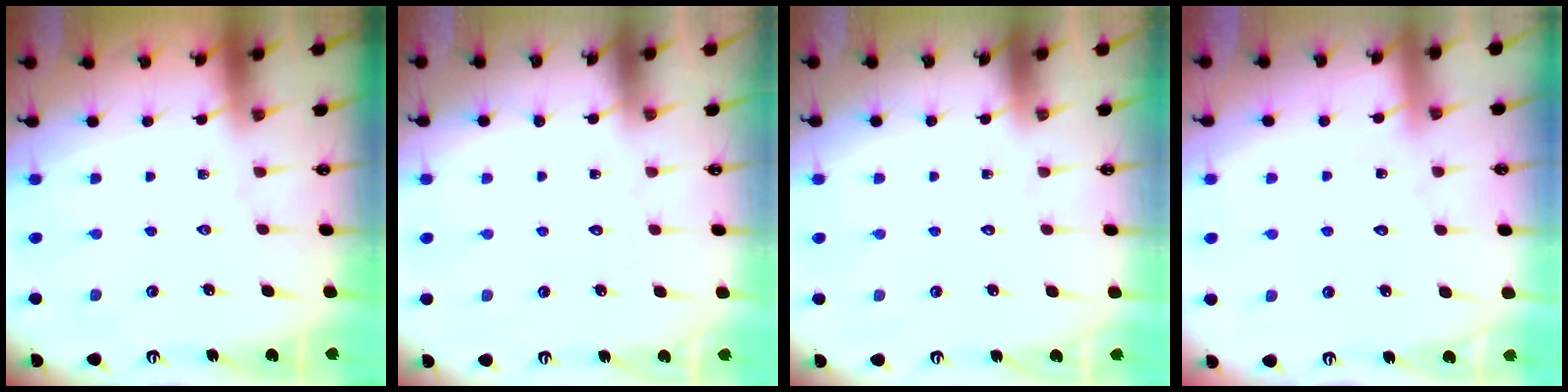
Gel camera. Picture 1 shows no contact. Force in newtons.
{"total": 1.5, "press": 1.5, "slide": 0.1}
{"total": 1.6, "press": 1.6, "slide": 0.0}
{"total": 3.9, "press": 3.9, "slide": 0.3}